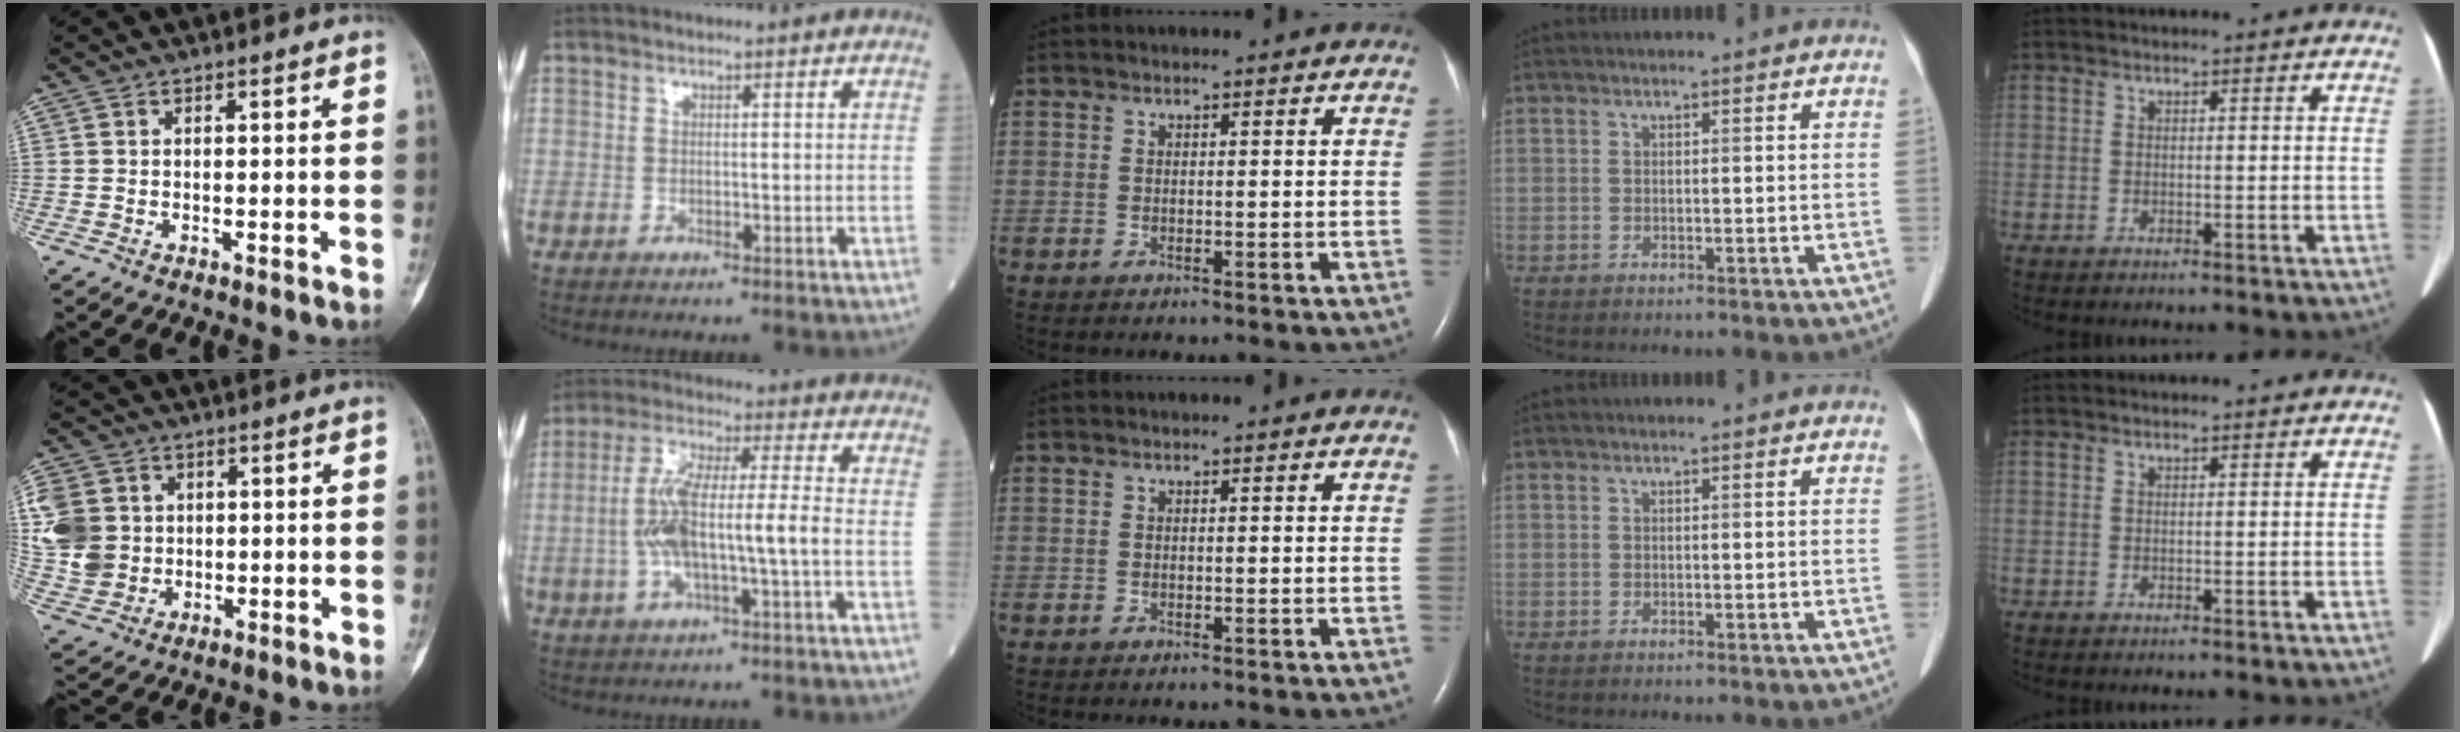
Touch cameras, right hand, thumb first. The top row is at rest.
{"thumb": {"total": 12.4, "force": [1.7, 10.8, 5.8], "torque": [-0.114, 0.006, 0.046]}, "index": {"total": 10.5, "force": [-1.7, 1.2, 10.3], "torque": [-0.204, 0.016, -0.034]}}